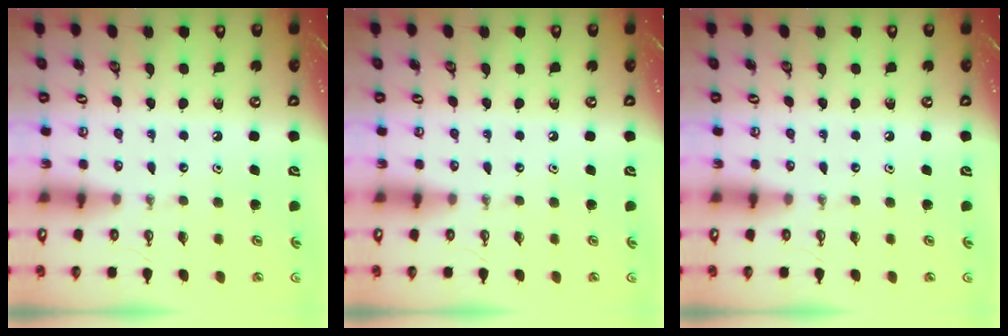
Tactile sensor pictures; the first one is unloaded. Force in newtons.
{"total": 0.0}
{"total": 0.0}